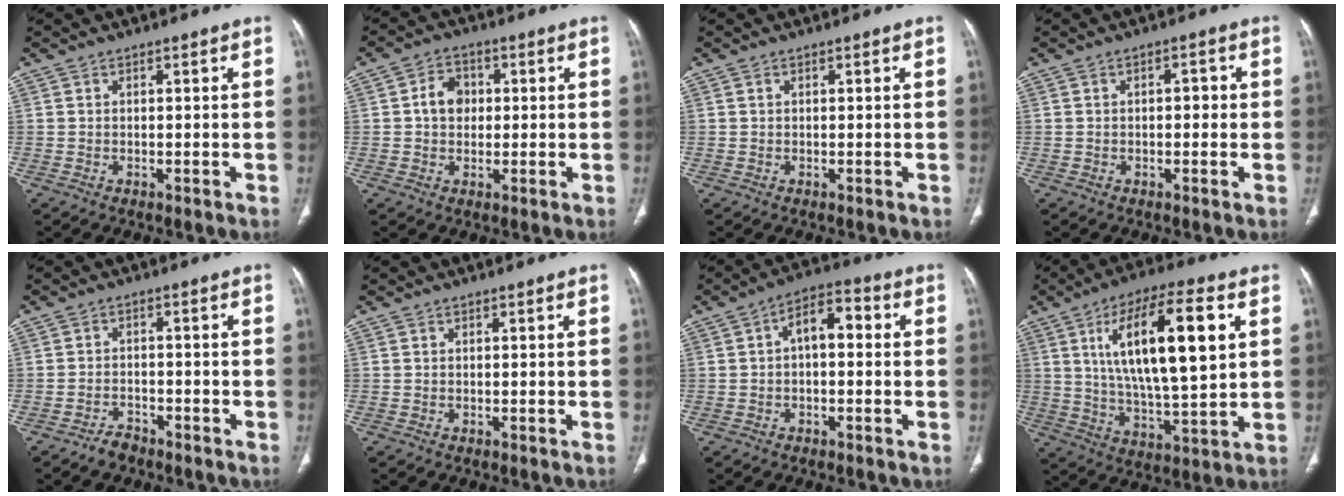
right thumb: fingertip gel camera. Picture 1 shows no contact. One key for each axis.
{"total": 5.4, "fx": 0.5, "fy": 4.4, "fz": 3.2, "tx": -0.036, "ty": 0.011, "tz": 0.004}
{"total": 0.0}
{"total": 2.2, "fx": 0.0, "fy": 1.2, "fz": 1.9, "tx": -0.020, "ty": 0.006, "tz": -0.003}
{"total": 2.8, "fx": -2.3, "fy": 1.3, "fz": 0.7, "tx": -0.018, "ty": 0.014, "tz": -0.039}
{"total": 0.0}
{"total": 7.2, "fx": 0.5, "fy": 3.9, "fz": 6.1, "tx": -0.079, "ty": 0.028, "tz": -0.002}
{"total": 20.9, "fx": 5.8, "fy": 6.7, "fz": 18.9, "tx": -0.317, "ty": -0.009, "tz": 0.101}